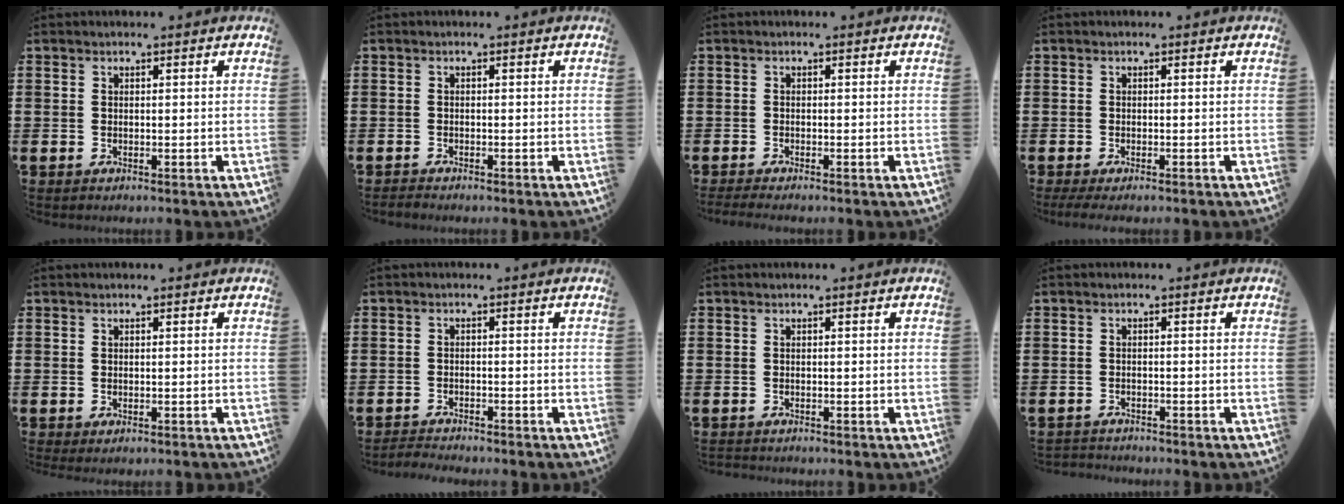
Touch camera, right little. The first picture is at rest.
{"total": 1.1, "force": [-1.0, 0.1, -0.1], "torque": [-0.001, 0.002, -0.022]}
{"total": 0.8, "force": [-0.8, -0.2, 0.1], "torque": [-0.002, 0.001, -0.015]}
{"total": 1.4, "force": [-1.2, 0.2, 0.7], "torque": [-0.012, 0.002, -0.024]}
{"total": 0.0}
{"total": 2.1, "force": [-2.1, 0.0, -0.2], "torque": [-0.003, 0.003, -0.047]}
{"total": 0.9, "force": [-0.9, 0.1, -0.1], "torque": [-0.001, 0.001, -0.020]}
{"total": 1.8, "force": [-1.7, 0.1, -0.2], "torque": [0.000, 0.002, -0.039]}